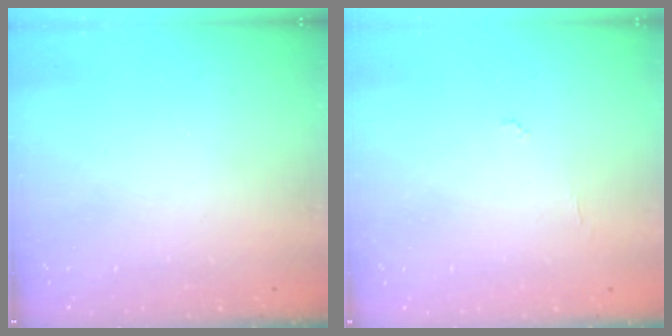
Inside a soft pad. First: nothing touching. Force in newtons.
{"total": 3.9, "press": 3.9, "slide": 0.3}